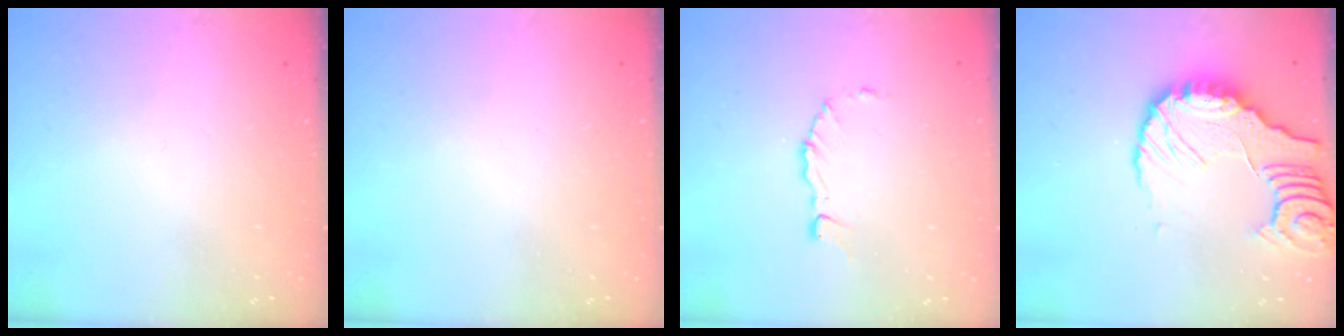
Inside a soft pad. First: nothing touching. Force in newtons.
{"total": 0.0}
{"total": 3.7, "press": 3.7, "slide": 0.1}
{"total": 10.5, "press": 10.4, "slide": 1.1}